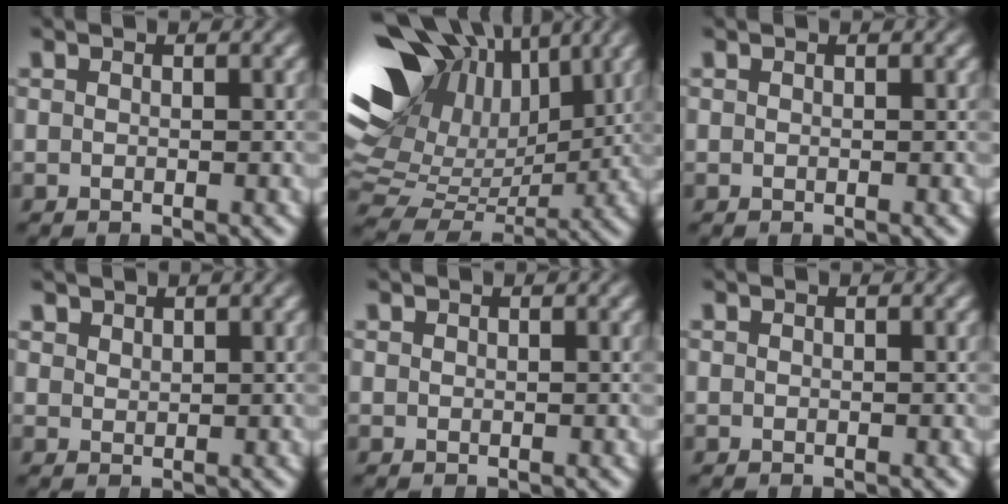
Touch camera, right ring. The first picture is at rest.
{"total": 13.4, "force": [2.8, 10.0, 8.5], "torque": [-0.135, -0.004, 0.047]}
{"total": 0.0}
{"total": 1.5, "force": [1.4, -0.4, -0.1], "torque": [0.014, -0.006, 0.039]}
{"total": 0.0}
{"total": 0.0}